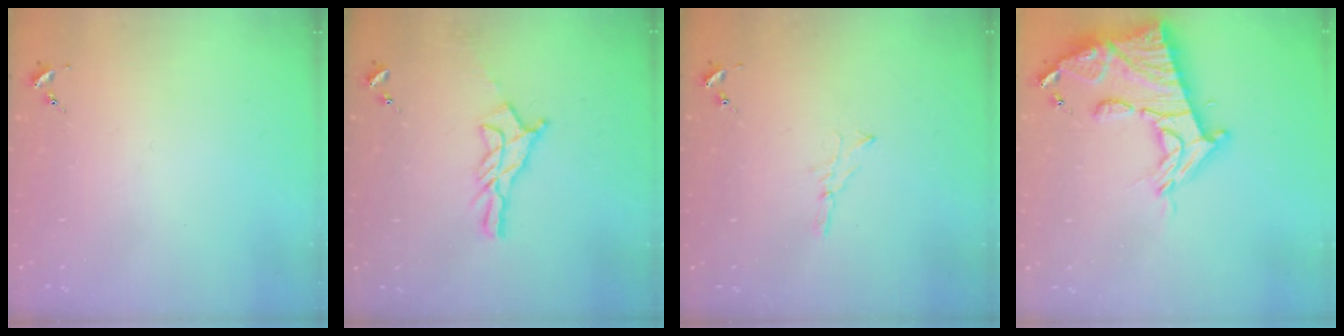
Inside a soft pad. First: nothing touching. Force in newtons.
{"total": 11.2, "press": 11.1, "slide": 0.7}
{"total": 3.5, "press": 3.5, "slide": 0.4}
{"total": 19.3, "press": 19.3, "slide": 1.6}